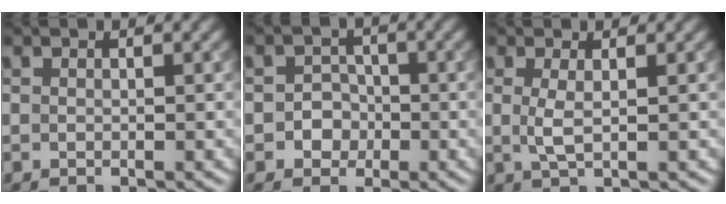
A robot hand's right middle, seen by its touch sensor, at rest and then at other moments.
{"total": 2.5, "force": [-0.7, 2.3, 0.6], "torque": [0.018, 0.003, -0.026]}
{"total": 1.7, "force": [0.2, 0.3, 1.6], "torque": [-0.036, 0.000, 0.003]}